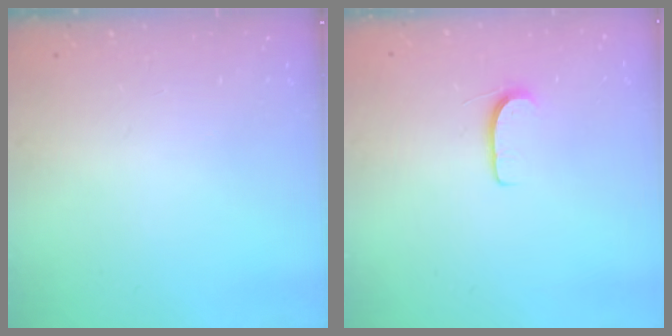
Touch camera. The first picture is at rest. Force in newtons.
{"total": 5.2, "press": 5.2, "slide": 0.5}